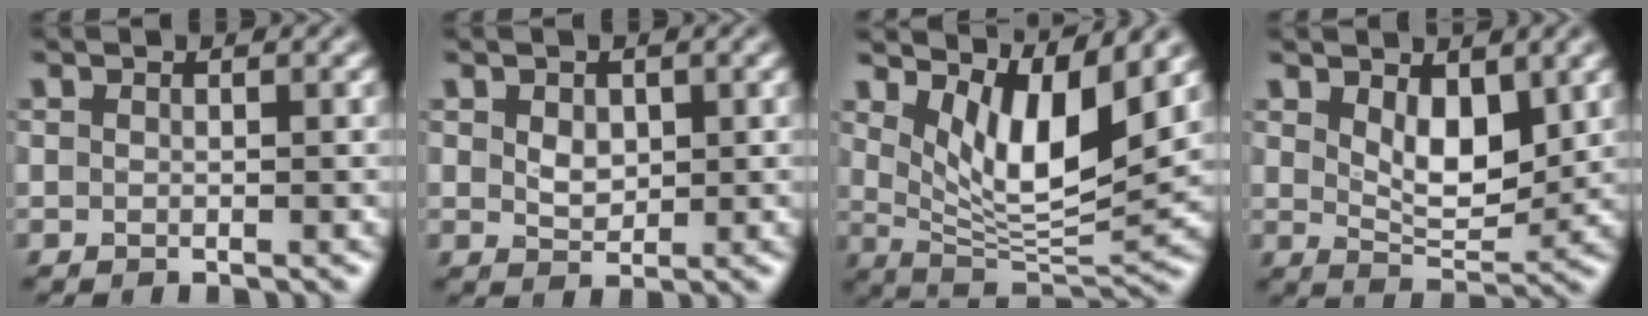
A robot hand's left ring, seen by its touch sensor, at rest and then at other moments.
{"total": 1.9, "force": [0.5, 1.4, 1.2], "torque": [-0.025, -0.003, 0.012]}
{"total": 7.4, "force": [3.1, 2.6, 6.2], "torque": [-0.107, -0.023, 0.057]}
{"total": 4.3, "force": [1.7, 2.2, 3.4], "torque": [-0.062, -0.011, 0.032]}